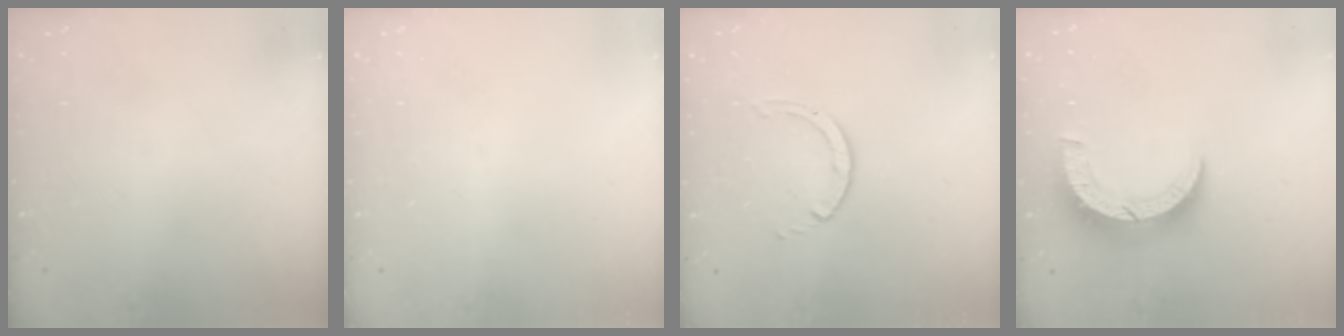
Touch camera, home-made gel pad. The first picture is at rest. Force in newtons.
{"total": 0.0}
{"total": 1.4, "press": 1.4, "slide": 0.1}
{"total": 8.0, "press": 7.9, "slide": 0.9}